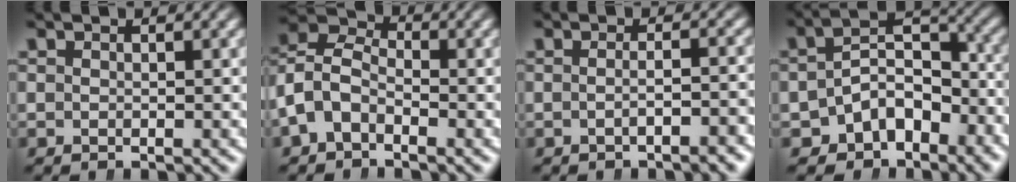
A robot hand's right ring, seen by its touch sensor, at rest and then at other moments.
{"total": 9.4, "force": [0.2, 8.4, 4.2], "torque": [-0.103, -0.006, -0.016]}
{"total": 2.2, "force": [-1.5, -0.1, 1.6], "torque": [-0.020, 0.004, -0.026]}
{"total": 7.0, "force": [-3.1, 5.1, 3.6], "torque": [-0.070, -0.033, -0.041]}